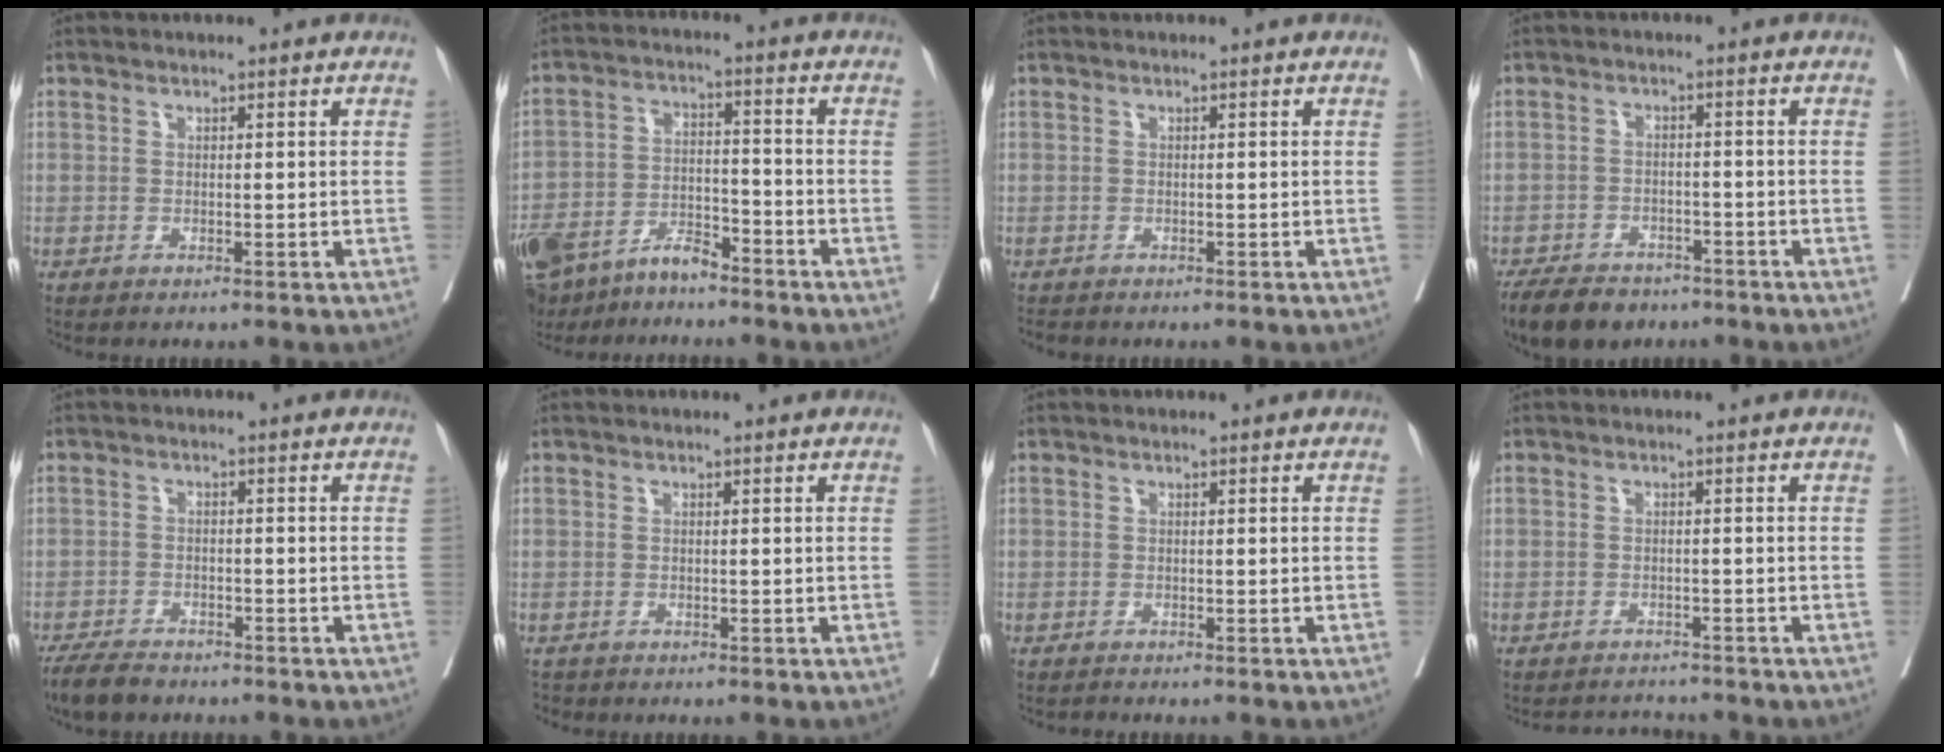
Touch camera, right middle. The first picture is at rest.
{"total": 13.9, "force": [-10.9, 4.6, 7.4], "torque": [-0.141, -0.014, -0.196]}
{"total": 1.2, "force": [-1.1, 0.4, 0.2], "torque": [-0.011, -0.004, -0.019]}
{"total": 9.2, "force": [-7.3, 4.5, 3.5], "torque": [-0.059, -0.007, -0.112]}
{"total": 5.3, "force": [-4.6, 1.5, 2.0], "torque": [-0.033, -0.010, -0.080]}
{"total": 1.0, "force": [-0.9, 0.3, -0.1], "torque": [-0.006, -0.004, -0.018]}
{"total": 0.6, "force": [-0.5, -0.1, -0.1], "torque": [-0.004, -0.005, -0.010]}
{"total": 3.6, "force": [-3.6, 0.1, -0.3], "torque": [0.005, -0.006, -0.058]}